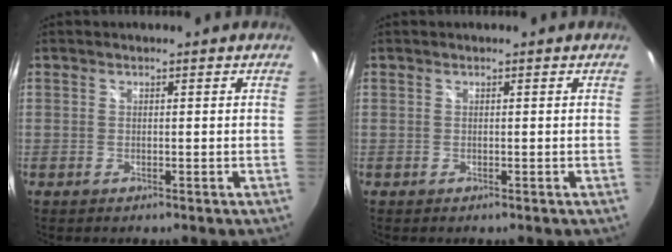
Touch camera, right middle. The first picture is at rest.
{"total": 0.0}